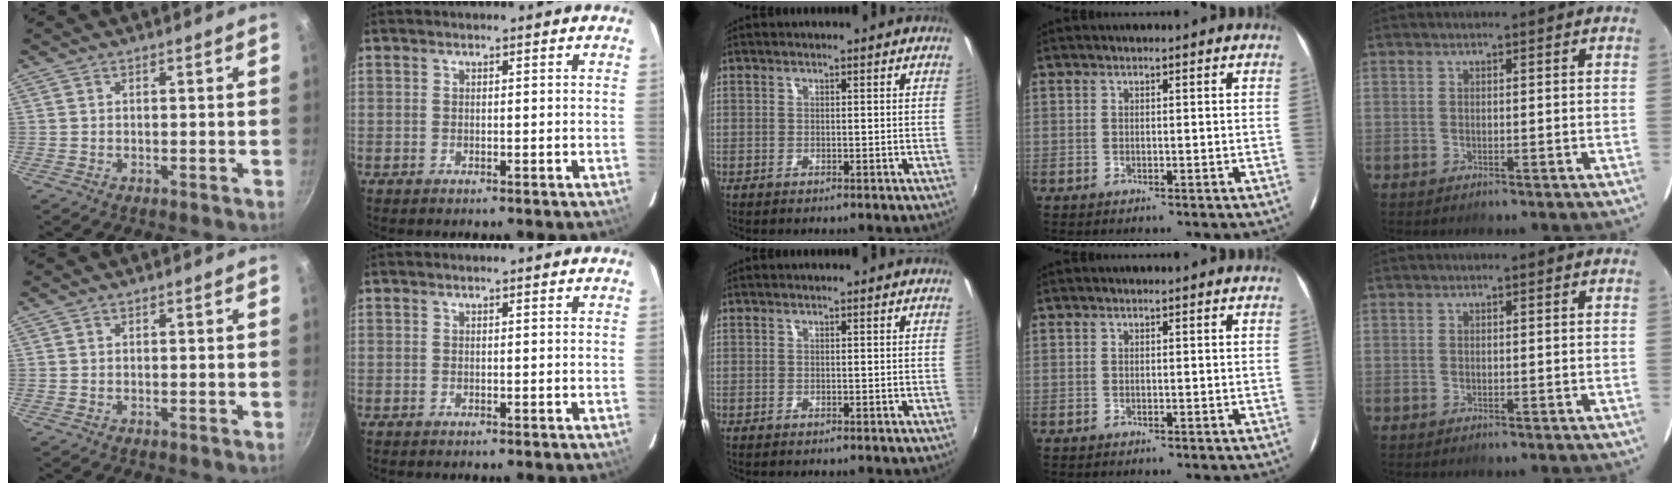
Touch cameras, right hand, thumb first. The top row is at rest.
{}